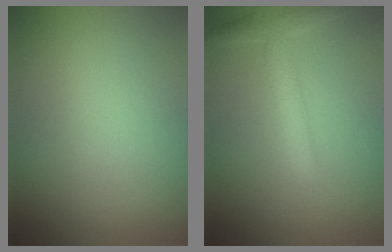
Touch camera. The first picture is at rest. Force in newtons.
{"total": 2.8, "press": 2.8, "slide": 0.1}